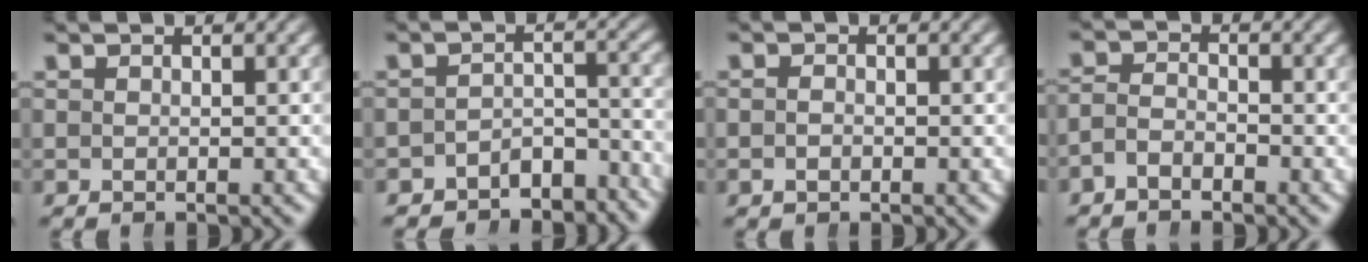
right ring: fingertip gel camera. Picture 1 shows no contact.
{"total": 5.4, "force": [-4.8, 2.2, 1.3], "torque": [-0.006, -0.015, -0.078]}
{"total": 1.1, "force": [-0.6, 0.7, 0.6], "torque": [-0.019, -0.008, -0.009]}
{"total": 2.9, "force": [-1.7, 2.1, 1.2], "torque": [-0.033, -0.016, -0.030]}